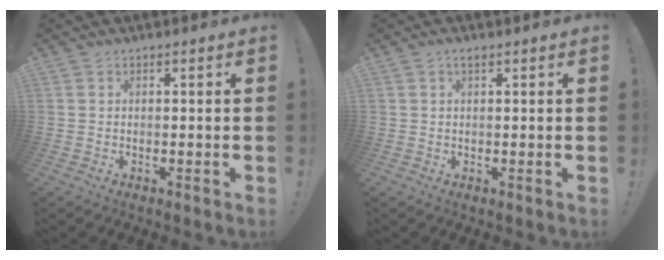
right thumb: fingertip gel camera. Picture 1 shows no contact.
{"total": 1.5, "force": [0.8, 0.4, 1.2], "torque": [-0.024, 0.000, 0.015]}